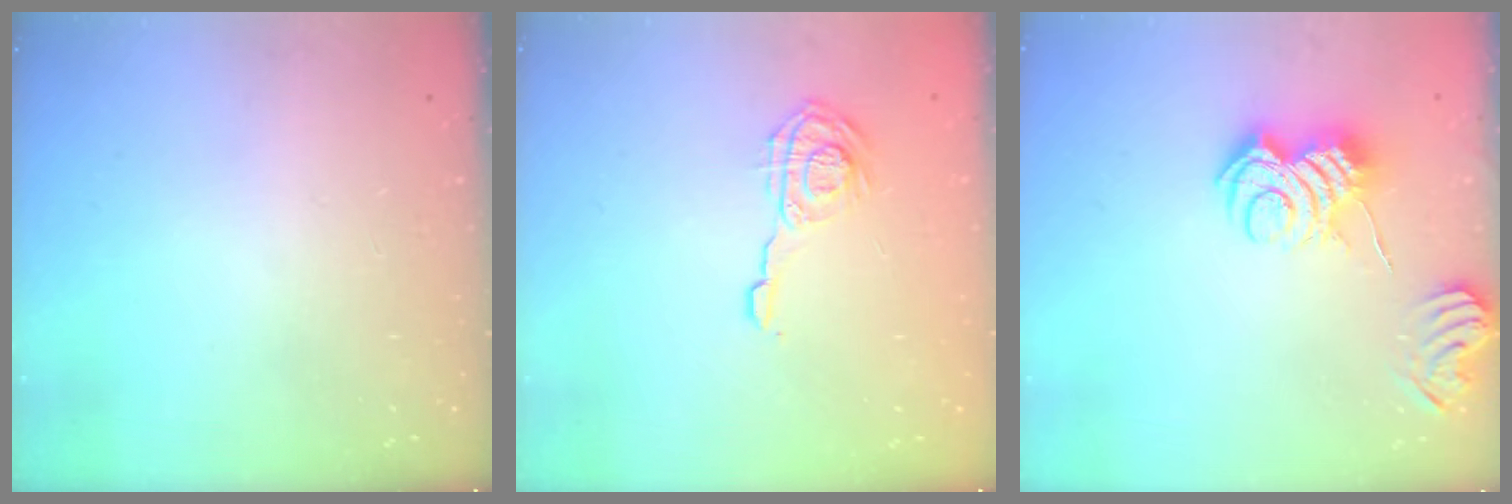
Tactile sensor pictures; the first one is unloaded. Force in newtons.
{"total": 8.2, "press": 8.2, "slide": 0.1}
{"total": 6.2, "press": 6.2, "slide": 0.4}